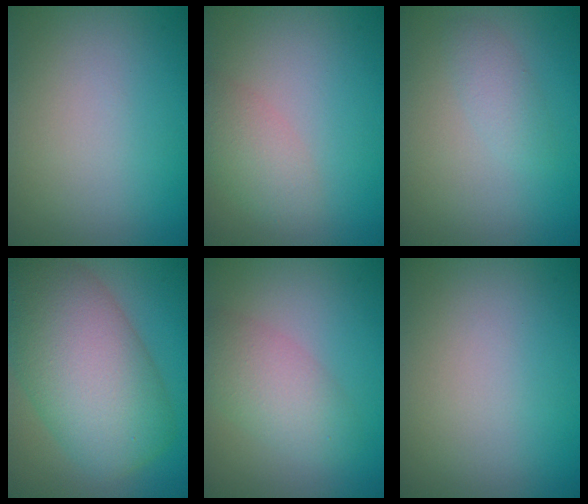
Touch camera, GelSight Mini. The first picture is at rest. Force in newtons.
{"total": 2.8, "press": 2.8, "slide": 0.1}
{"total": 1.5, "press": 1.5, "slide": 0.0}
{"total": 11.8, "press": 11.8, "slide": 0.5}
{"total": 3.9, "press": 3.9, "slide": 0.1}
{"total": 0.0}